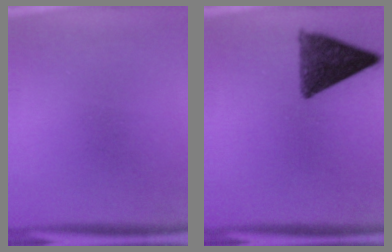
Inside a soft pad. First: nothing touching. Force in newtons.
{"total": 10.4}